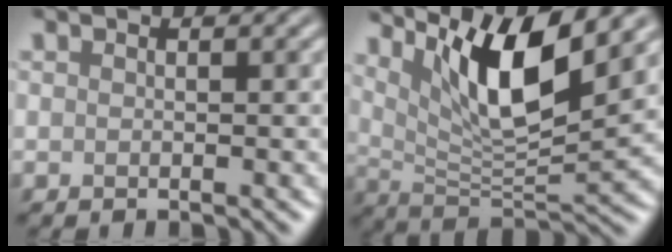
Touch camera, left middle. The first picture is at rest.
{"total": 8.7, "force": [4.6, 2.1, 7.1], "torque": [-0.114, -0.012, 0.089]}